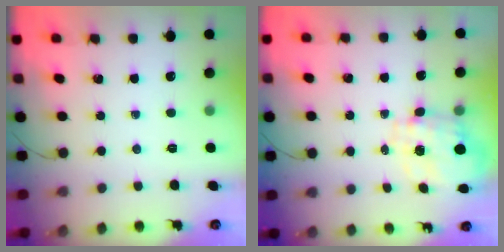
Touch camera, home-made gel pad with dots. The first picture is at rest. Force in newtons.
{"total": 3.3, "press": 3.1, "slide": 1.3}